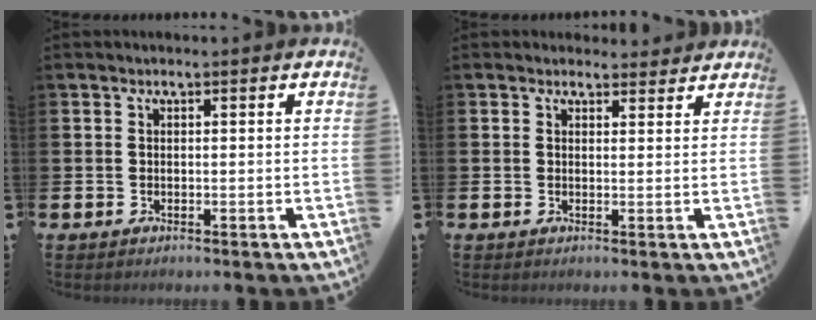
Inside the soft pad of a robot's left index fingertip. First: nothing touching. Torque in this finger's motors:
{"motor_torque": [1.00, -1.14, -0.08, 0.04]}